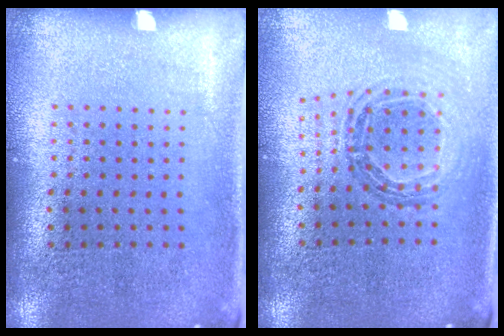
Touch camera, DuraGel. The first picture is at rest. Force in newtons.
{"total": 0.8, "press": 0.8, "slide": 0.0}